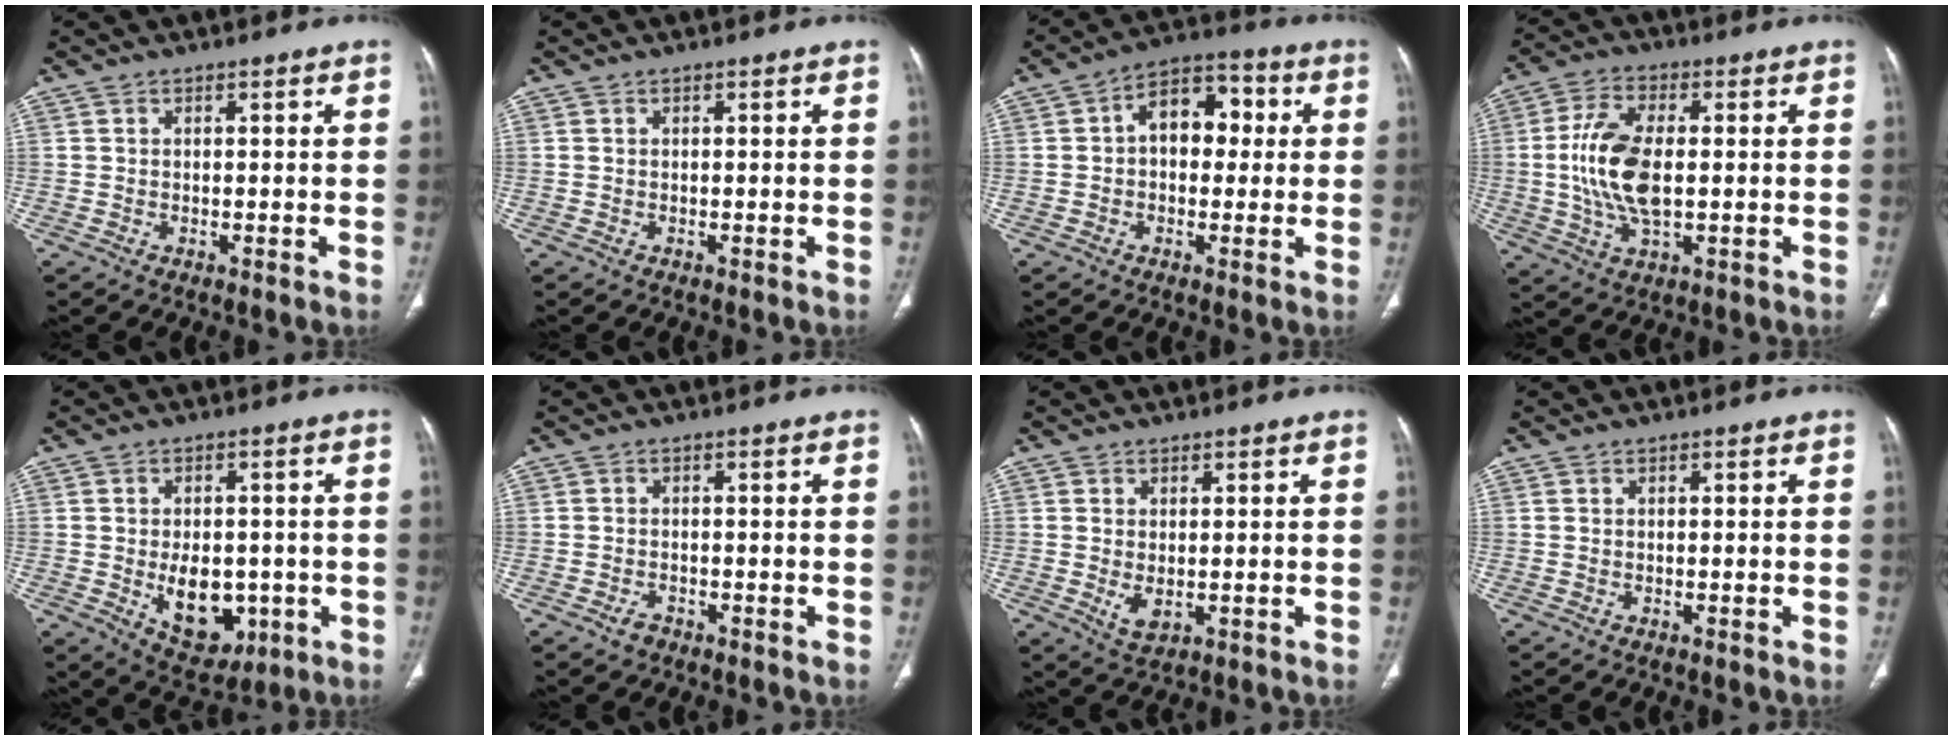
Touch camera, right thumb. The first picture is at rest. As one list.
[{"total": 0.0}, {"total": 10.1, "force": [1.2, 6.7, 7.4], "torque": [-0.079, 0.028, 0.010]}, {"total": 12.5, "force": [-0.1, 6.2, 10.8], "torque": [-0.227, 0.003, -0.001]}, {"total": 10.9, "force": [-2.2, 7.2, 7.9], "torque": [-0.084, -0.001, -0.011]}, {"total": 1.7, "force": [-1.2, 1.1, 0.7], "torque": [-0.015, 0.007, -0.017]}, {"total": 3.3, "force": [-0.3, 1.9, 2.7], "torque": [-0.044, -0.009, 0.007]}, {"total": 0.0}]